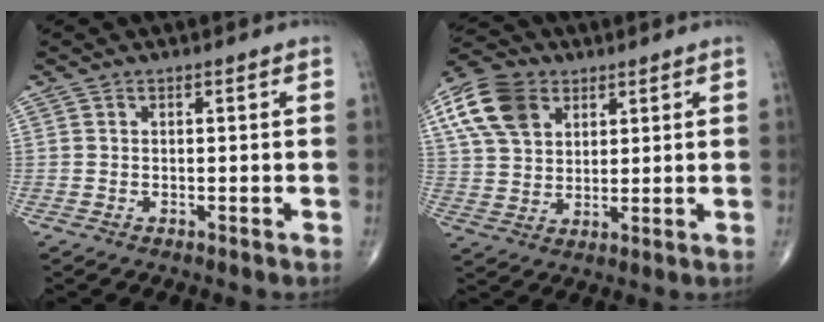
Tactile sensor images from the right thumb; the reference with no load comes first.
{"total": 12.3, "force": [5.2, 8.6, 7.1], "torque": [-0.125, -0.004, 0.097]}